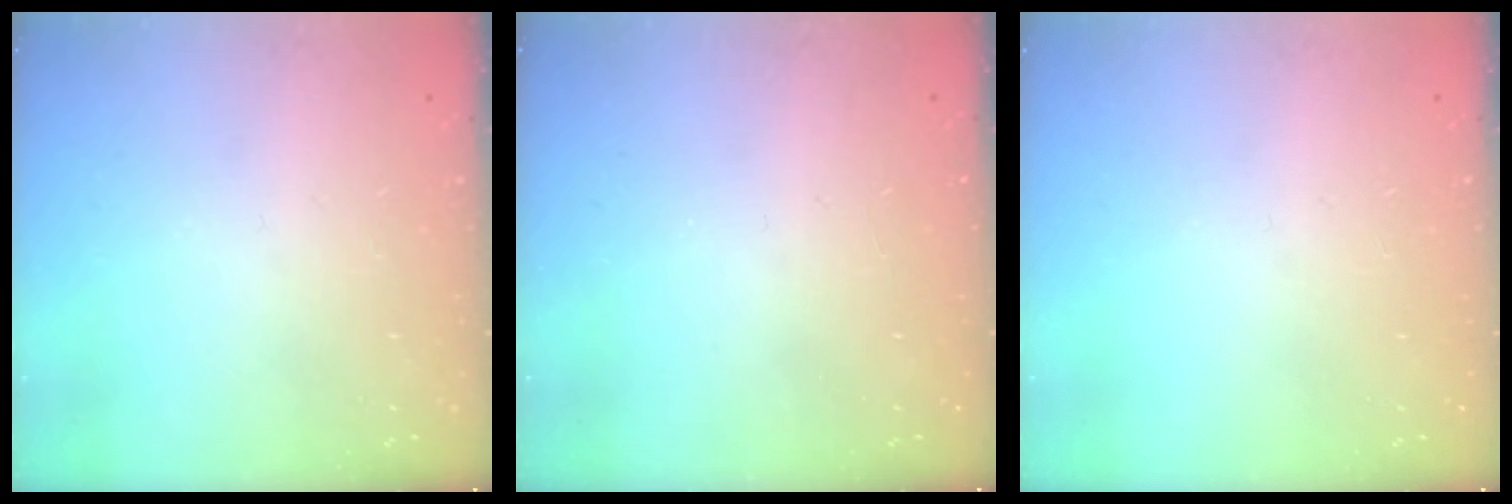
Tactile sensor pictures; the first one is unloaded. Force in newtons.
{"total": 0.0}
{"total": 0.0}